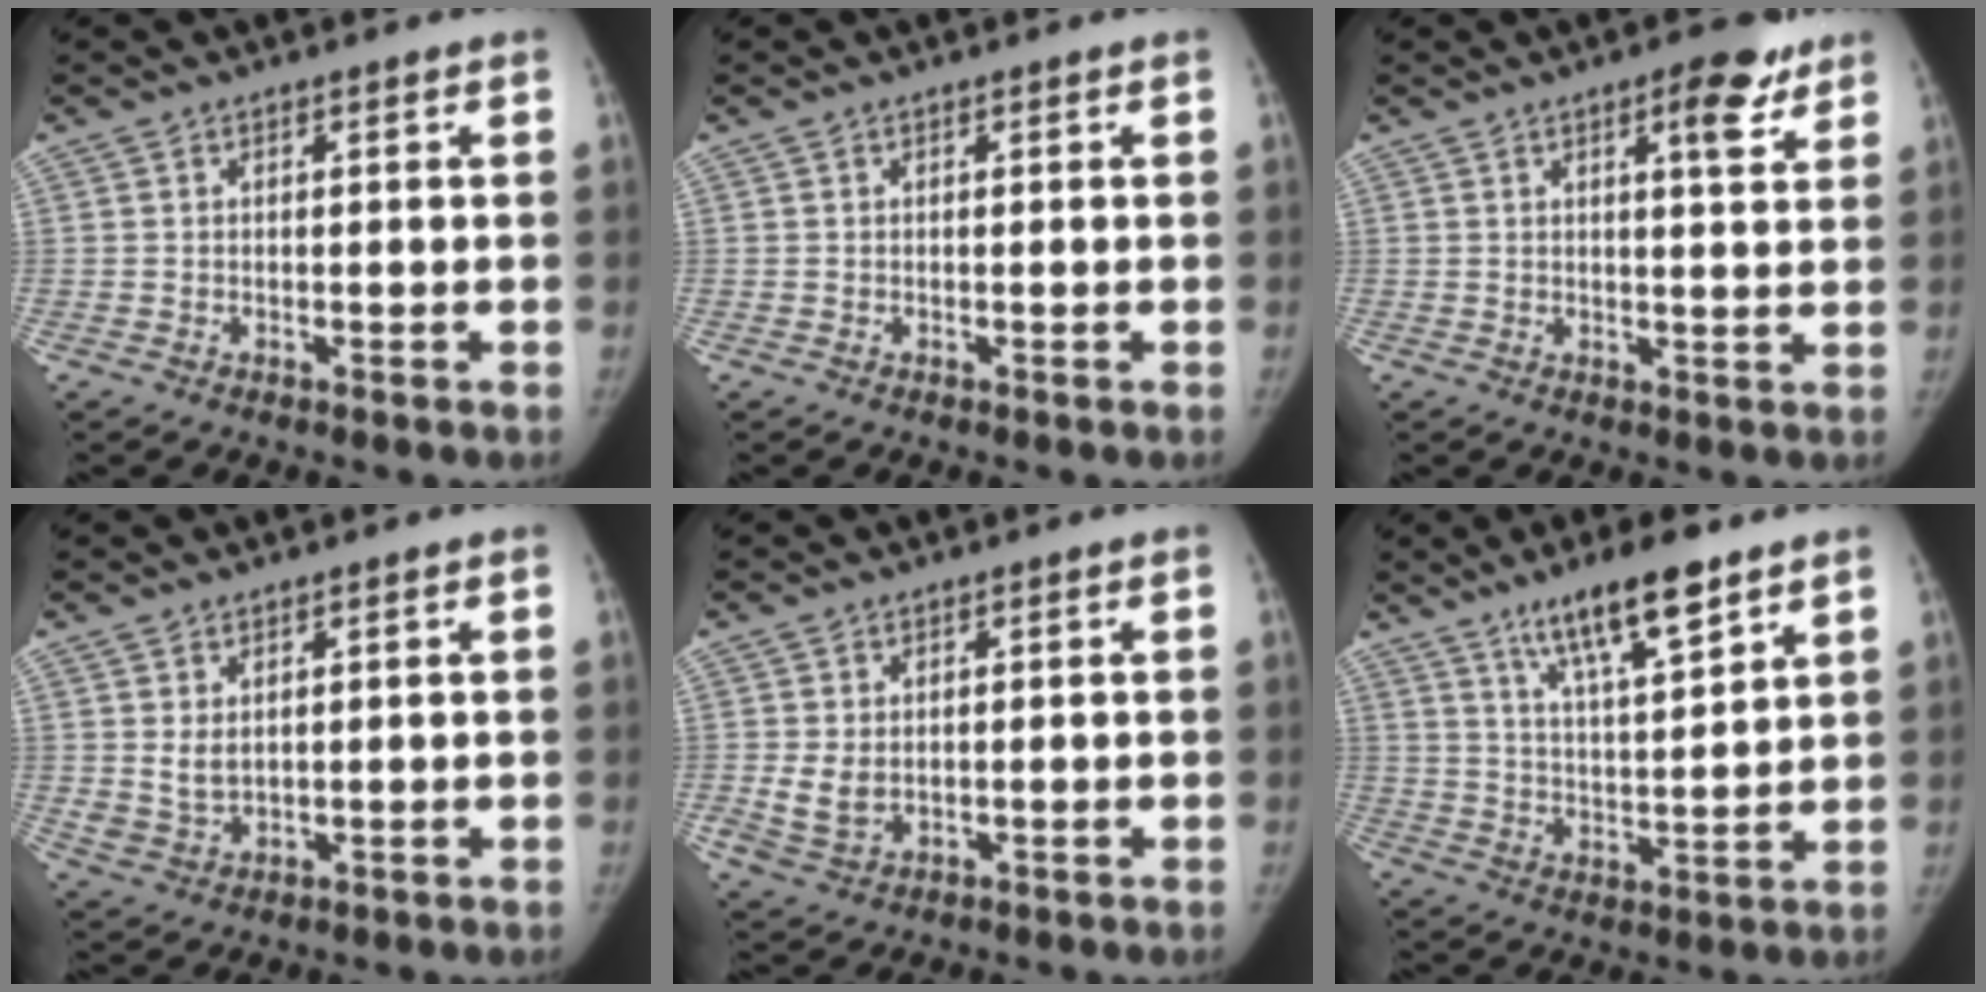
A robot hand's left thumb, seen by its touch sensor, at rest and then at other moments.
{"total": 0.0}
{"total": 6.3, "force": [3.6, 1.9, 4.8], "torque": [-0.052, -0.016, 0.043]}
{"total": 3.2, "force": [1.0, 2.2, 2.1], "torque": [-0.036, -0.013, 0.030]}
{"total": 3.7, "force": [-0.1, 2.9, 2.3], "torque": [-0.038, -0.009, 0.011]}
{"total": 12.1, "force": [8.0, 2.5, 8.7], "torque": [-0.137, -0.040, 0.141]}